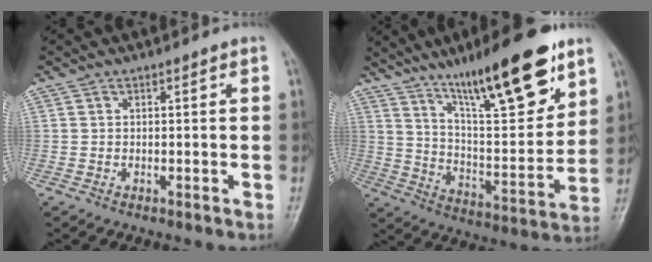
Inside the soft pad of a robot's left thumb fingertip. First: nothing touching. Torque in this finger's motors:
{"motor_torque": [0.62, 0.59, 1.40, -1.38, 0.17]}